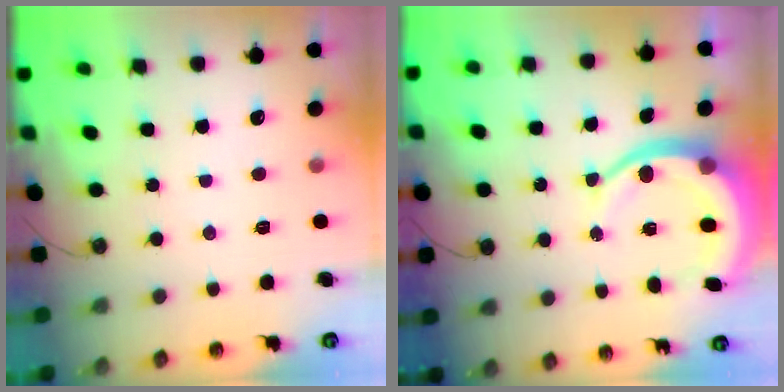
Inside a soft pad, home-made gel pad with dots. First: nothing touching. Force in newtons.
{"total": 10.4, "press": 10.4, "slide": 1.3}